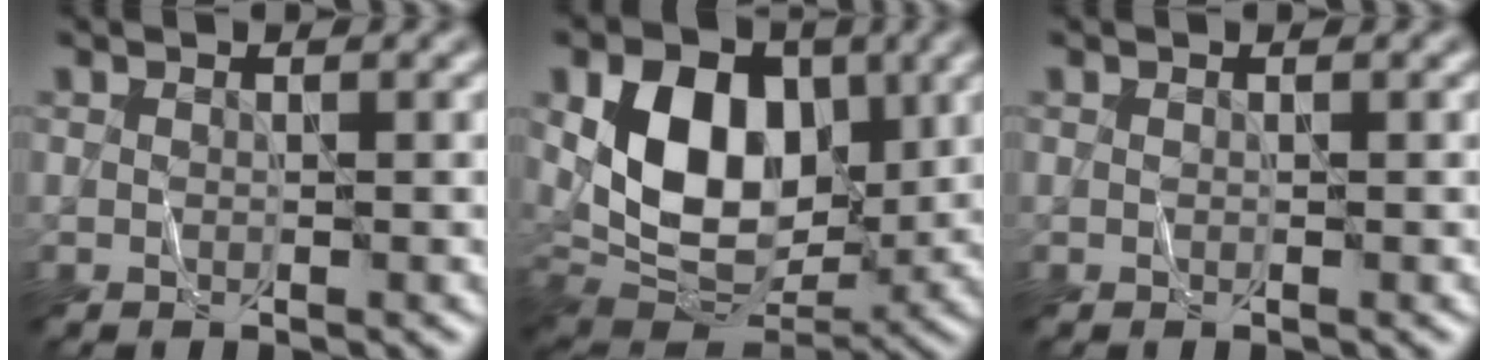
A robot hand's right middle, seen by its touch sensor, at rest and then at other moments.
{"total": 9.9, "force": [1.9, 6.9, 6.8], "torque": [-0.123, -0.011, 0.035]}
{"total": 0.0}